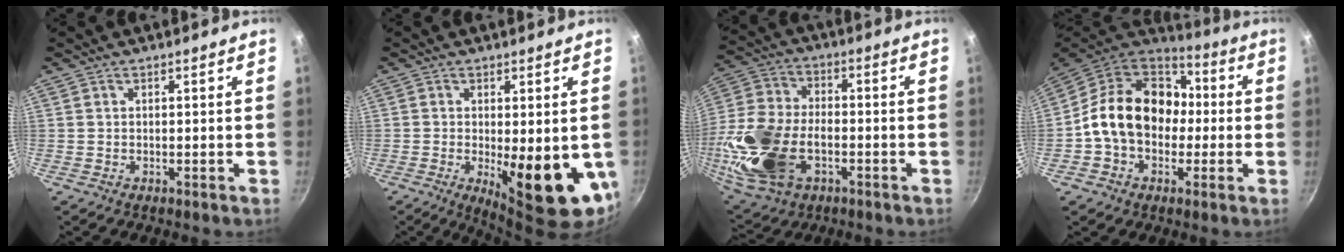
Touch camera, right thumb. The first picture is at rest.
{"total": 13.6, "force": [-2.4, 4.5, 12.6], "torque": [-0.151, -0.016, -0.019]}
{"total": 20.8, "force": [-5.4, 12.9, 15.4], "torque": [-0.326, 0.017, -0.099]}
{"total": 19.6, "force": [-0.2, 15.2, 12.4], "torque": [-0.178, 0.049, -0.015]}